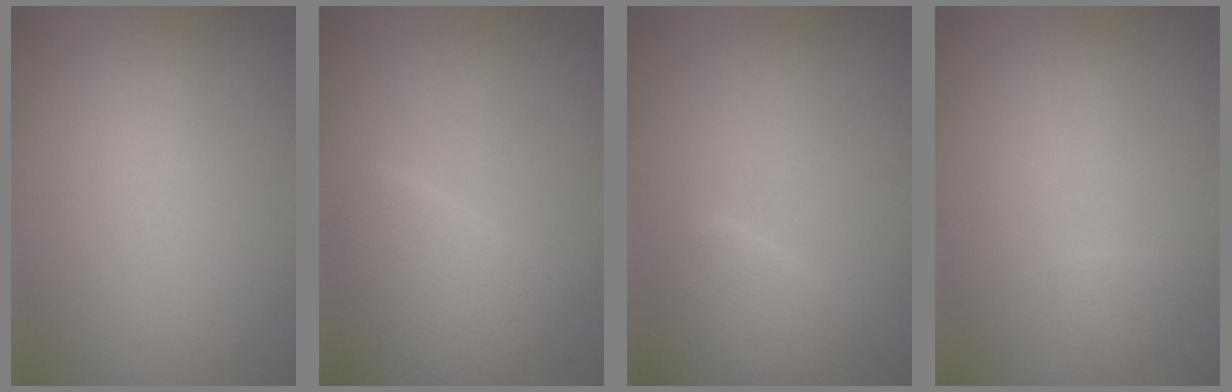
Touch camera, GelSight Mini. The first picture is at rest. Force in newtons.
{"total": 4.4, "press": 4.4, "slide": 0.1}
{"total": 2.9, "press": 2.9, "slide": 0.1}
{"total": 0.8, "press": 0.8, "slide": 0.1}